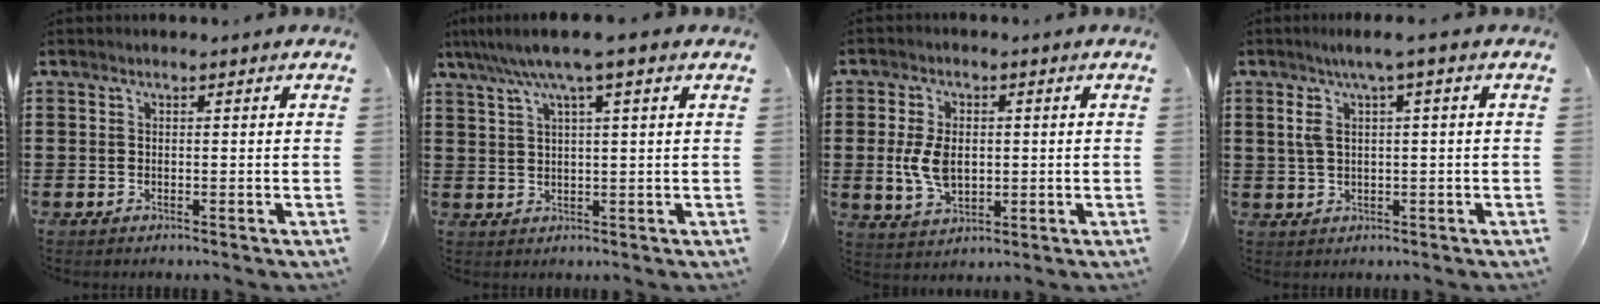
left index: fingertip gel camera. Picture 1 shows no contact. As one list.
[{"total": 5.7, "force": [3.5, 0.1, 4.6], "torque": [-0.098, 0.000, 0.058]}, {"total": 6.7, "force": [0.1, 4.2, 5.2], "torque": [-0.130, 0.002, -0.005]}, {"total": 4.1, "force": [0.9, 0.6, 3.9], "torque": [-0.082, -0.001, 0.011]}]